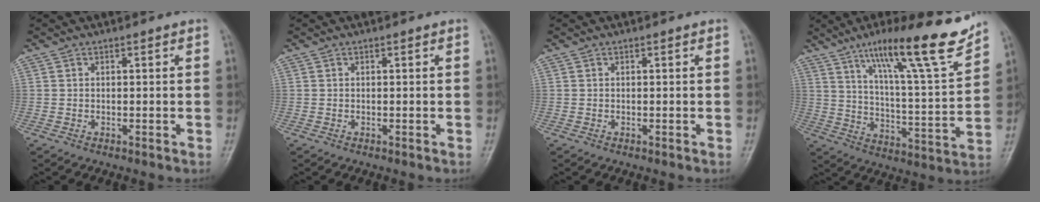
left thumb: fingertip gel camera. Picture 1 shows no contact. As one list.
[{"total": 0.0}, {"total": 0.0}, {"total": 20.3, "force": [14.0, 2.4, 14.4], "torque": [-0.200, -0.070, 0.223]}]